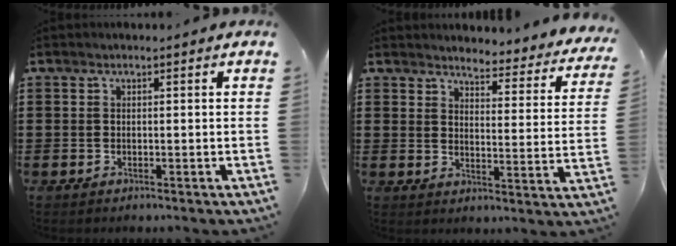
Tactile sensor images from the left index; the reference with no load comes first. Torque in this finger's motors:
{"motor_torque": [1.04, -1.10, 0.31, 0.03]}